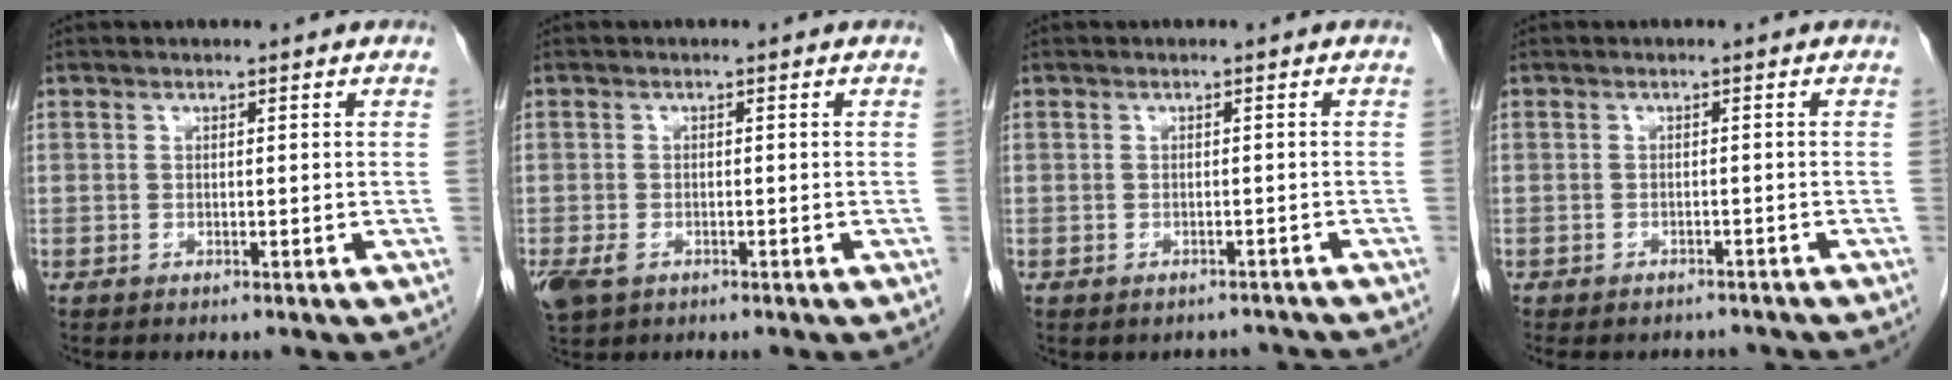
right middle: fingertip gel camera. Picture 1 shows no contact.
{"total": 4.0, "force": [-2.0, 2.4, 2.4], "torque": [-0.056, -0.008, -0.029]}
{"total": 2.5, "force": [-2.2, 1.2, -0.1], "torque": [0.004, 0.006, -0.028]}
{"total": 6.3, "force": [-5.7, 2.6, 1.1], "torque": [-0.011, 0.000, -0.067]}